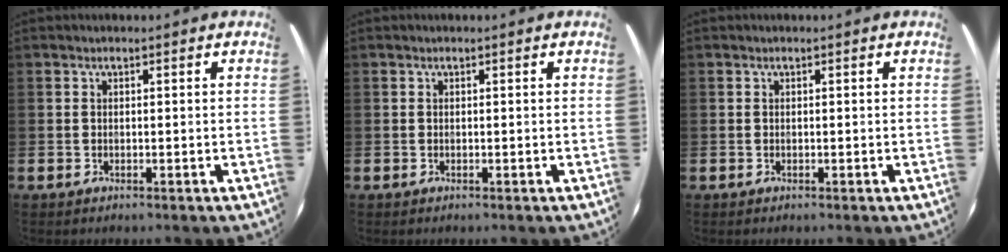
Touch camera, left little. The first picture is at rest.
{"total": 0.0}
{"total": 0.0}